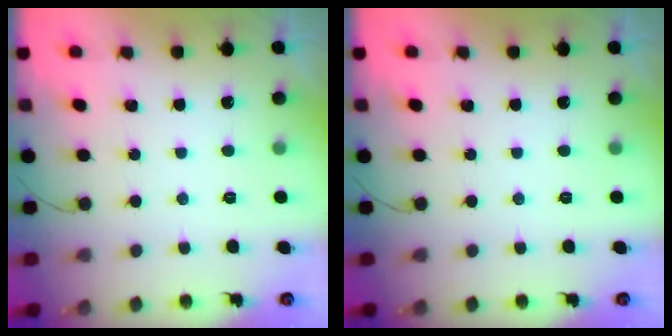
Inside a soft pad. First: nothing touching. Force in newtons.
{"total": 0.0}